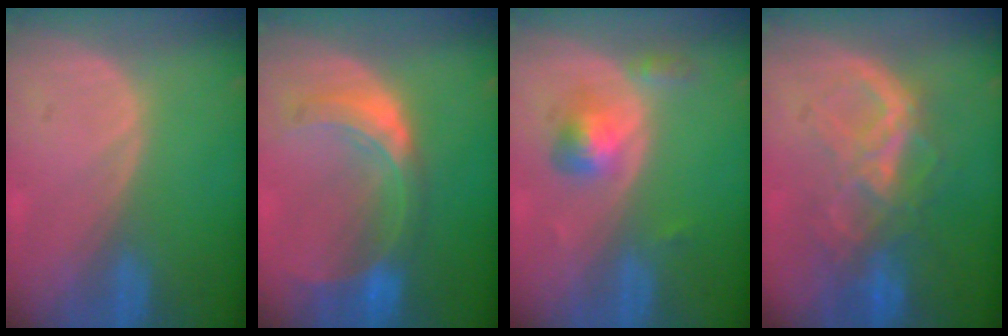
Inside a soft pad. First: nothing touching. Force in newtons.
{"total": 8.2, "press": 7.3, "slide": 3.8}
{"total": 4.0, "press": 4.0, "slide": 0.2}
{"total": 8.3, "press": 7.7, "slide": 3.2}